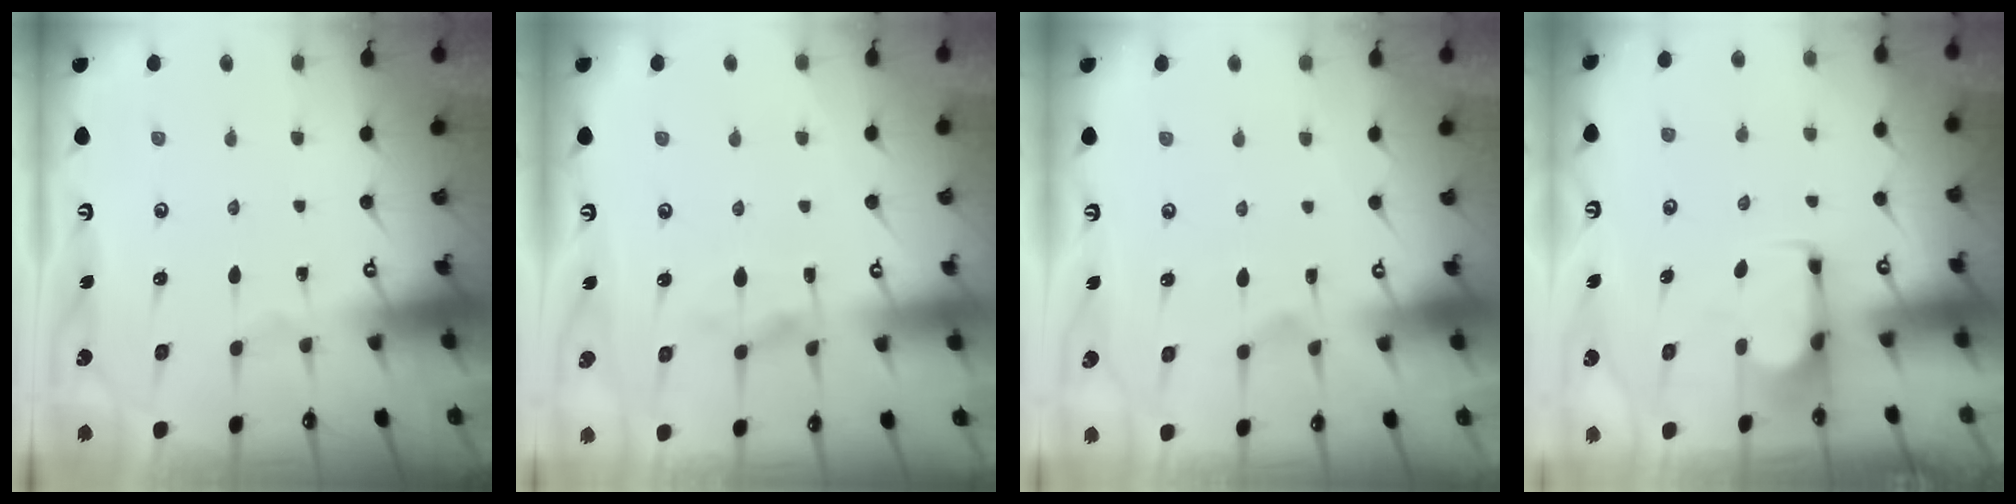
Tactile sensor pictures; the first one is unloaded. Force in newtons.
{"total": 2.0, "press": 1.4, "slide": 1.4}
{"total": 2.2, "press": 1.9, "slide": 1.1}
{"total": 2.8, "press": 2.7, "slide": 0.7}